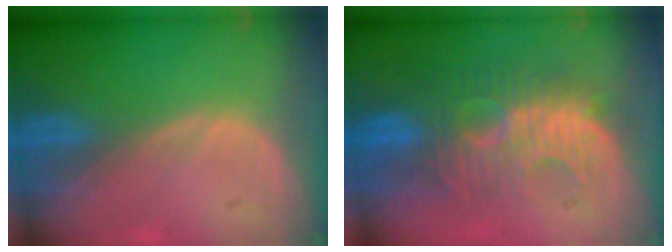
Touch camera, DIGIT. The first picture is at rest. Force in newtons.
{"total": 9.4, "press": 9.2, "slide": 2.0}